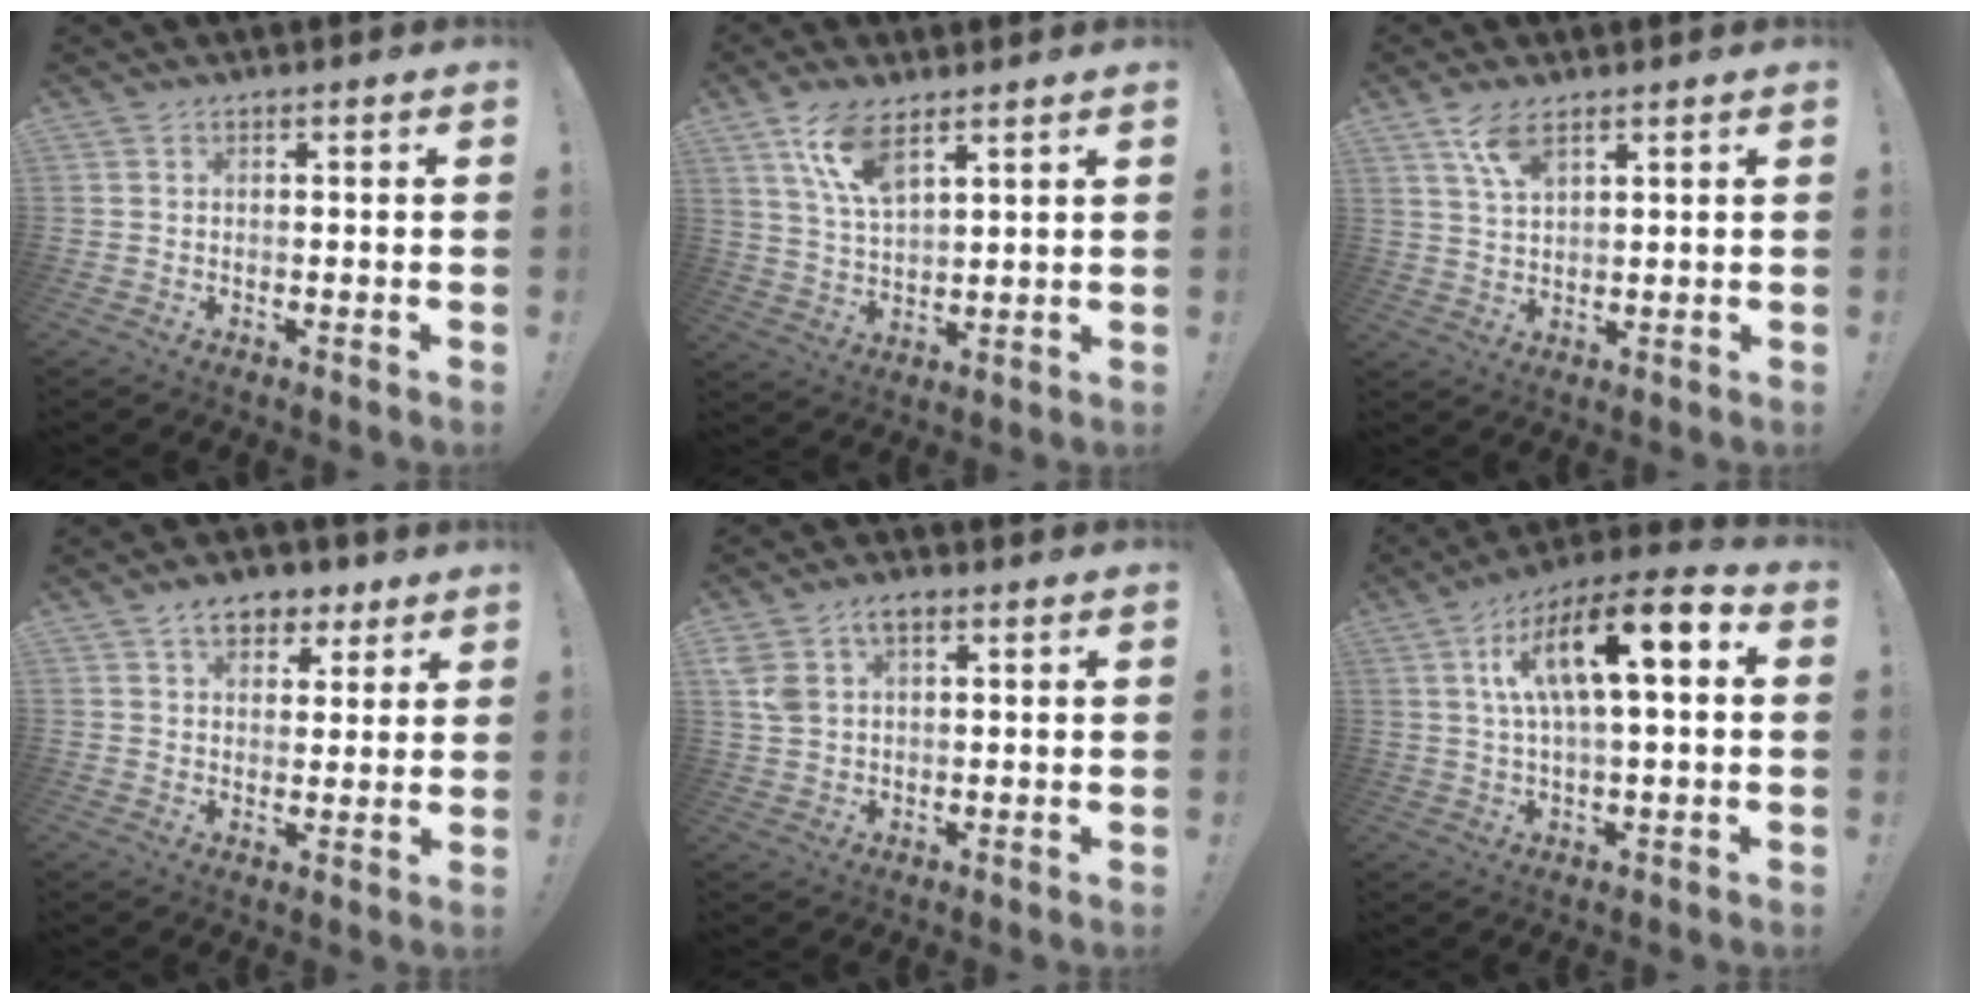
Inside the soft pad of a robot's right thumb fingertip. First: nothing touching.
{"total": 10.6, "force": [7.0, 4.1, 6.9], "torque": [-0.133, -0.025, 0.131]}
{"total": 6.9, "force": [4.4, 2.7, 4.6], "torque": [-0.083, -0.018, 0.080]}
{"total": 8.6, "force": [5.0, 5.7, 4.0], "torque": [-0.057, -0.017, 0.094]}
{"total": 6.6, "force": [3.0, 4.1, 4.1], "torque": [-0.077, -0.006, 0.056]}
{"total": 16.2, "force": [4.5, 4.9, 14.7], "torque": [-0.249, -0.009, 0.066]}